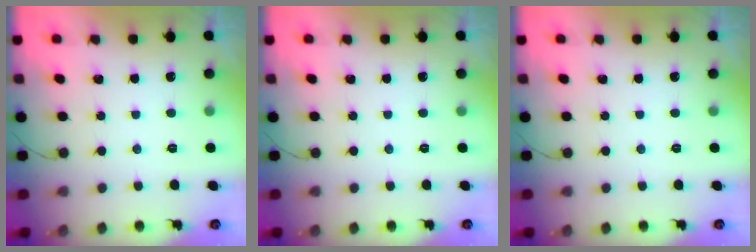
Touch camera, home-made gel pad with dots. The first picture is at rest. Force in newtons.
{"total": 0.0}
{"total": 0.0}